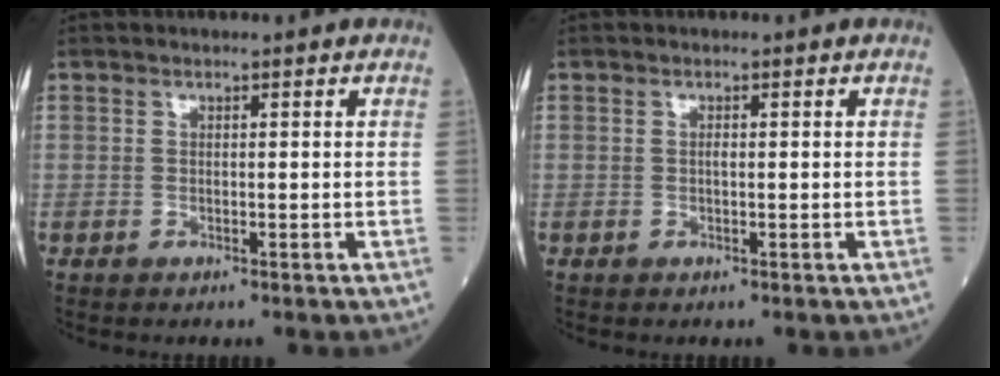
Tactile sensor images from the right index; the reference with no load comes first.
{"total": 0.5, "force": [-0.1, 0.2, 0.5], "torque": [-0.009, 0.001, -0.002]}